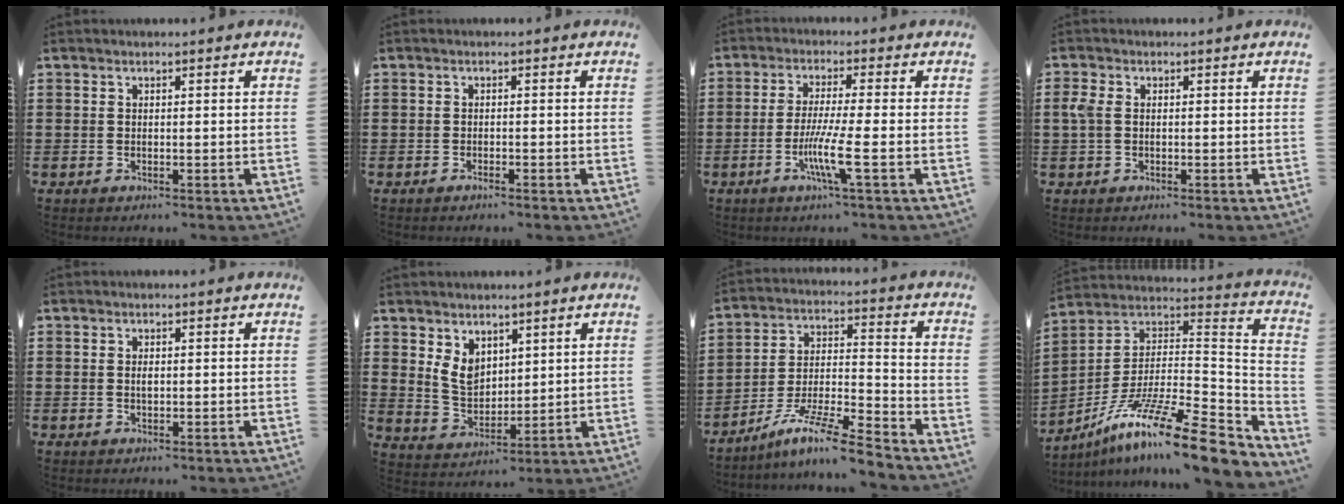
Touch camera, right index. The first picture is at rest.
{"total": 0.8, "force": [-0.7, 0.0, 0.3], "torque": [-0.009, -0.004, -0.013]}
{"total": 7.0, "force": [-2.2, -0.1, 6.7], "torque": [-0.135, -0.021, -0.045]}
{"total": 2.6, "force": [0.2, 1.7, 2.0], "torque": [-0.059, 0.001, -0.003]}
{"total": 1.1, "force": [0.0, 0.4, 1.0], "torque": [-0.022, -0.001, 0.000]}
{"total": 5.6, "force": [2.8, 4.0, 2.7], "torque": [-0.066, 0.008, 0.054]}
{"total": 10.5, "force": [-8.6, 0.7, 5.9], "torque": [-0.110, 0.012, -0.170]}
{"total": 15.8, "force": [-11.1, 2.2, 11.0], "torque": [-0.198, 0.019, -0.198]}